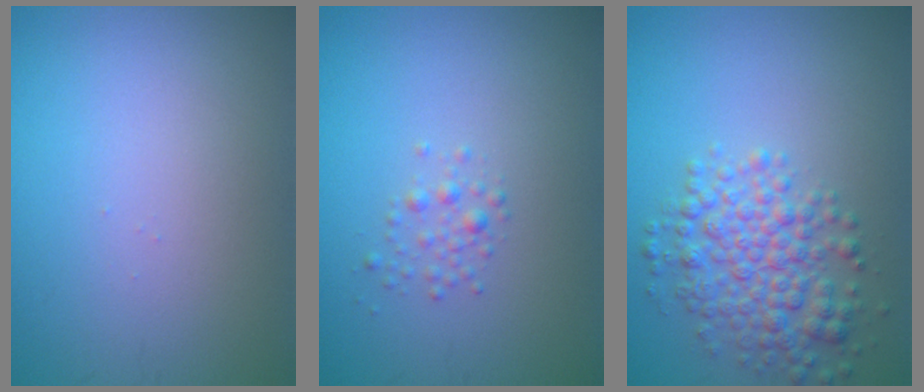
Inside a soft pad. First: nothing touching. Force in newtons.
{"total": 1.2, "press": 1.2, "slide": 0.1}
{"total": 4.8, "press": 4.8, "slide": 0.1}